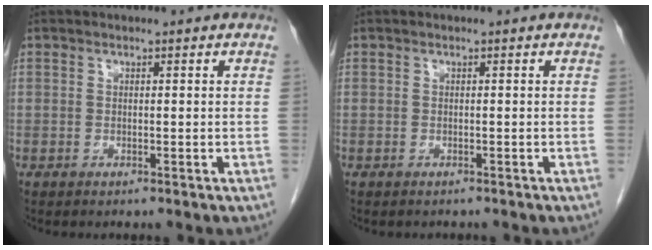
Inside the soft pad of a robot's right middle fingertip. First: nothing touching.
{"total": 0.9, "force": [-0.8, 0.4, 0.1], "torque": [-0.010, -0.001, -0.013]}